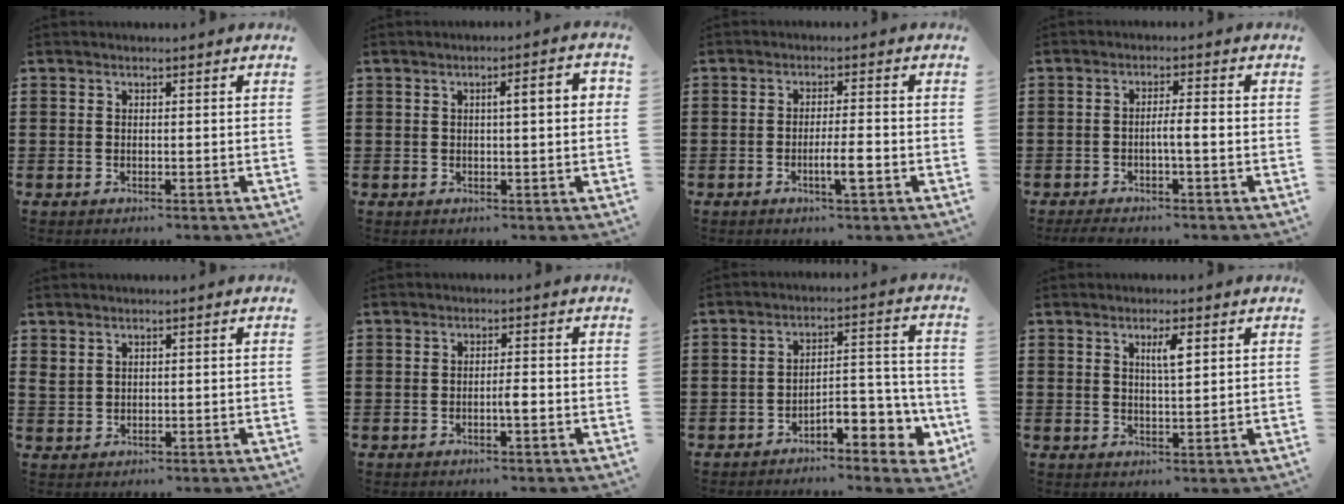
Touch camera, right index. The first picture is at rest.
{"total": 3.6, "force": [0.4, 0.4, 3.5], "torque": [-0.055, -0.001, 0.002]}
{"total": 4.1, "force": [-1.5, 0.2, 3.8], "torque": [-0.064, -0.005, -0.026]}
{"total": 3.1, "force": [-1.6, 0.1, 2.7], "torque": [-0.053, -0.007, -0.031]}
{"total": 1.5, "force": [1.1, 0.8, 0.5], "torque": [-0.014, 0.001, 0.023]}
{"total": 2.0, "force": [-0.7, 0.3, 1.8], "torque": [-0.033, 0.002, -0.013]}
{"total": 5.8, "force": [-4.1, 2.1, 3.6], "torque": [-0.051, 0.003, -0.079]}
{"total": 3.2, "force": [1.3, 0.6, 2.9], "torque": [-0.052, 0.001, 0.017]}